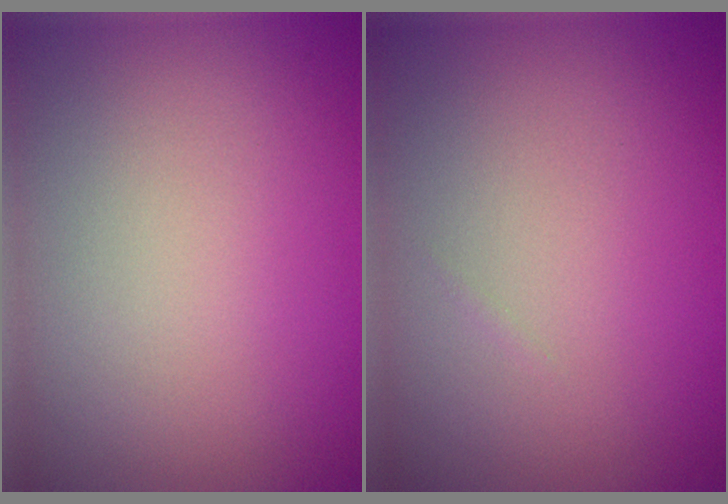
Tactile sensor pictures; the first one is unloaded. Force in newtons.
{"total": 0.0}